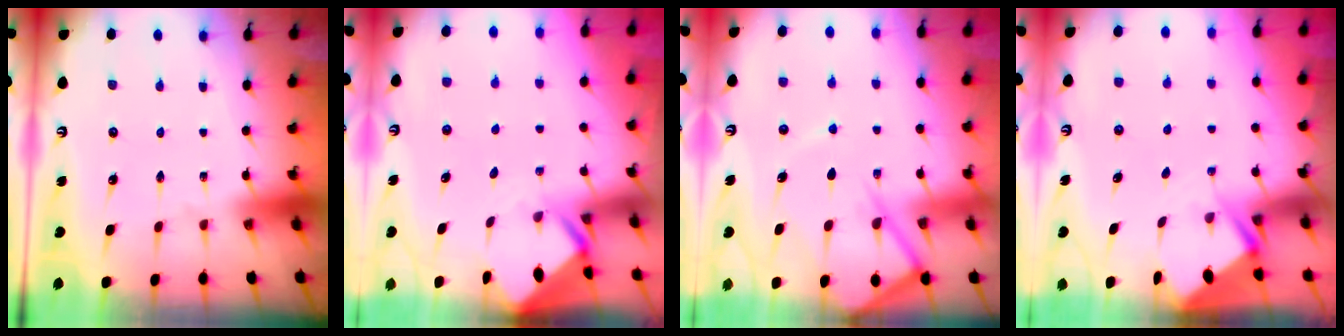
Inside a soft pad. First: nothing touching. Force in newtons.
{"total": 3.2, "press": 3.2, "slide": 0.2}
{"total": 9.3, "press": 9.3, "slide": 1.1}
{"total": 2.9, "press": 2.8, "slide": 0.3}